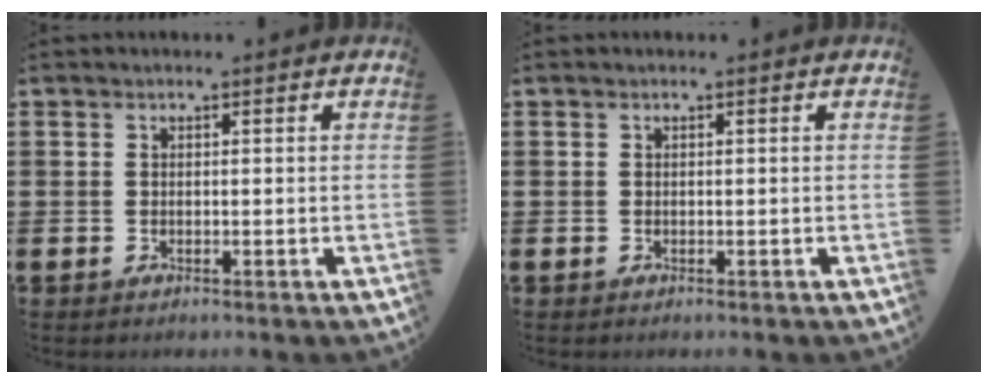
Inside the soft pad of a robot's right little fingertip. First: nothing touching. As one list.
[{"total": 0.0}]